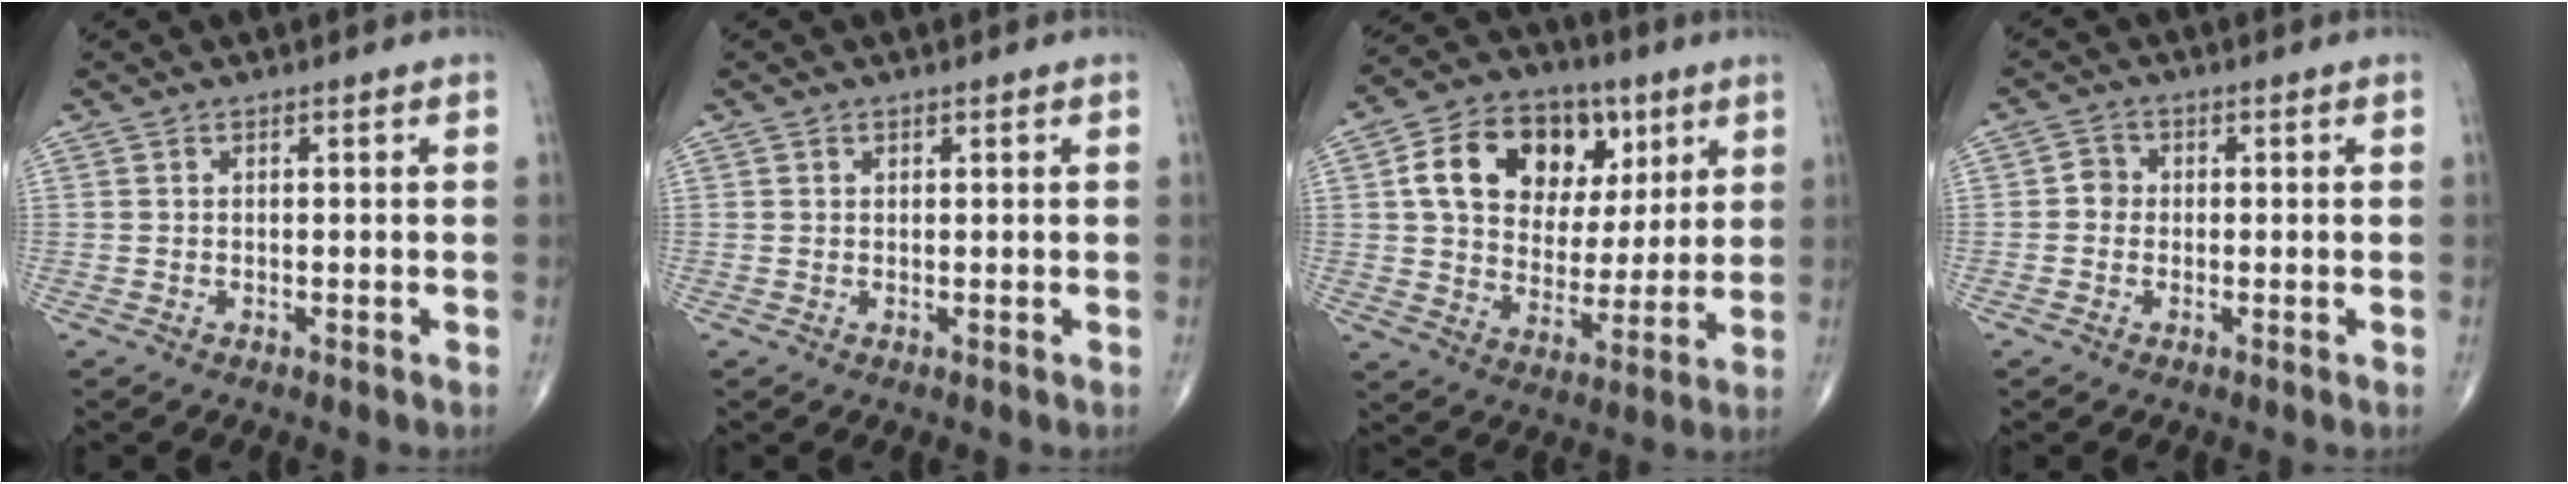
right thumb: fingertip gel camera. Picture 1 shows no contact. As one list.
[{"total": 0.5, "force": [0.3, 0.4, 0.1], "torque": [0.001, -0.002, 0.004]}, {"total": 18.8, "force": [6.4, 13.5, 11.4], "torque": [-0.159, -0.001, 0.108]}, {"total": 2.4, "force": [-0.3, 2.2, 0.9], "torque": [-0.001, 0.008, -0.011]}]